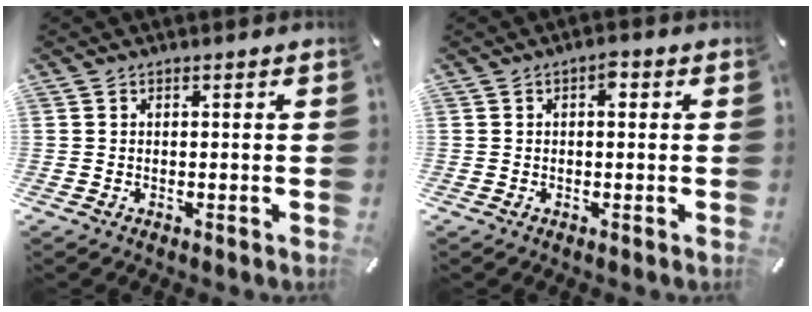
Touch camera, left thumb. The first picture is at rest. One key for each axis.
{"total": 2.3, "fx": 0.4, "fy": 1.1, "fz": 1.9, "tx": -0.024, "ty": 0.003, "tz": 0.000}